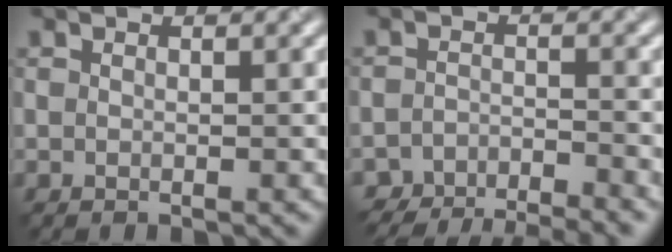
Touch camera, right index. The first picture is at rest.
{"total": 4.8, "force": [-4.7, 0.3, 0.4], "torque": [-0.005, -0.007, -0.077]}